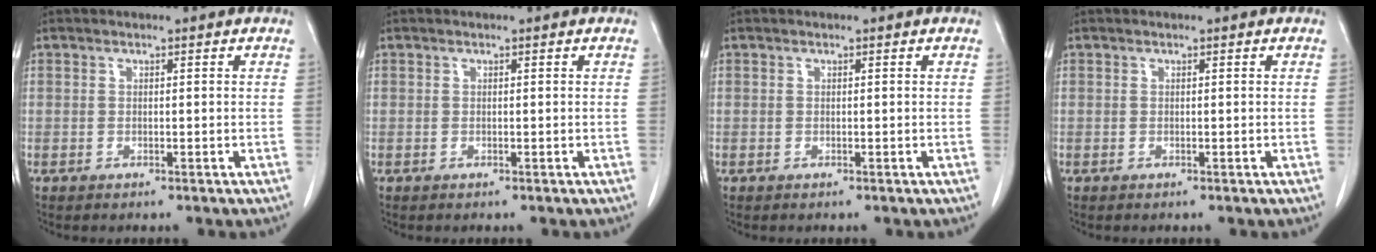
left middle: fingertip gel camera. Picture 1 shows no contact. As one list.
[{"total": 0.0}, {"total": 0.0}, {"total": 0.0}]